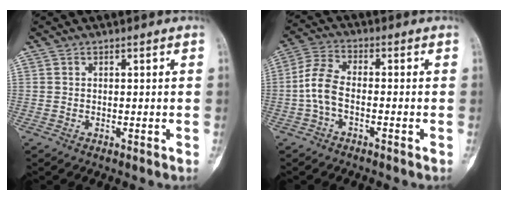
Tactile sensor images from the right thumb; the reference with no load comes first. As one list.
[{"total": 6.3, "force": [-1.6, 3.1, 5.2], "torque": [-0.118, 0.022, -0.041]}]